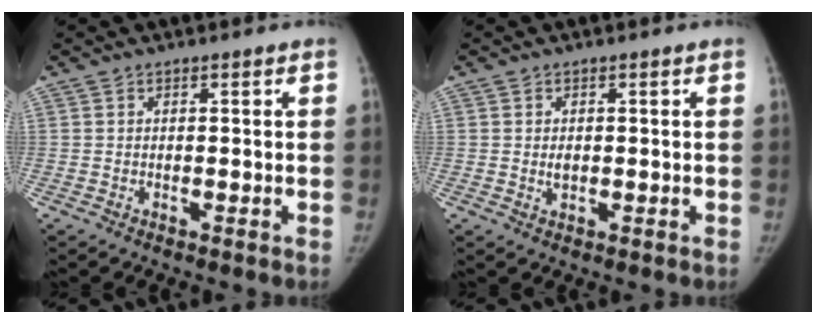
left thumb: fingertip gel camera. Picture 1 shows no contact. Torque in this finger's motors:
{"motor_torque": [-0.08, -0.08, 0.01, 0.17, 0.01]}